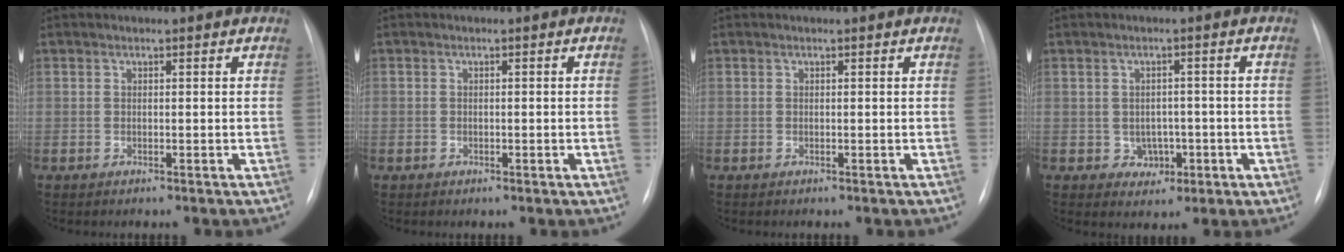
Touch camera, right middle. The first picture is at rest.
{"total": 0.8, "force": [-0.2, 0.2, 0.7], "torque": [-0.024, 0.005, 0.001]}
{"total": 0.0}
{"total": 3.6, "force": [-0.9, 3.0, 1.7], "torque": [-0.022, 0.011, -0.001]}